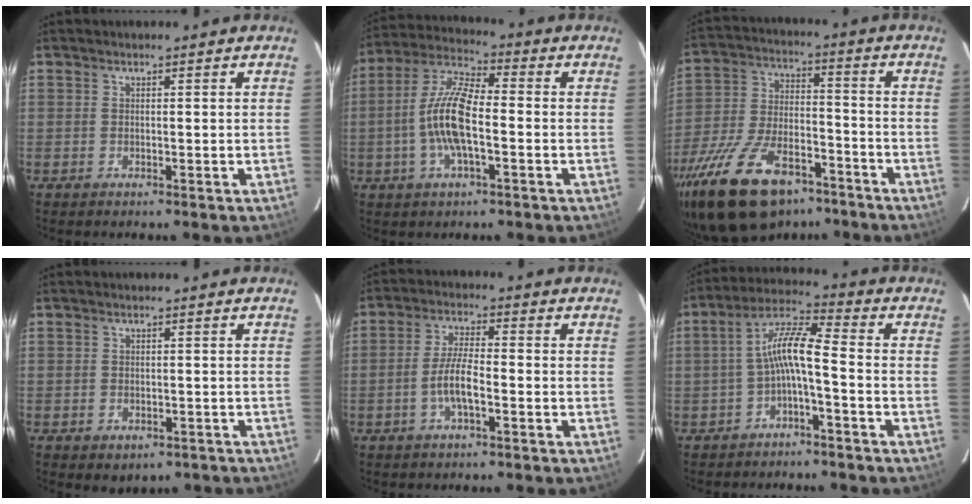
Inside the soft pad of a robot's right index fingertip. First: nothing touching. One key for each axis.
{"total": 11.9, "fx": -2.4, "fy": 3.7, "fz": 11.0, "tx": -0.231, "ty": 0.007, "tz": -0.050}
{"total": 22.1, "fx": -14.9, "fy": 10.5, "fz": 12.5, "tx": -0.255, "ty": -0.014, "tz": -0.243}
{"total": 4.6, "fx": -2.8, "fy": 3.1, "fz": 1.9, "tx": -0.038, "ty": -0.002, "tz": -0.021}
{"total": 5.9, "fx": -2.2, "fy": 1.2, "fz": 5.3, "tx": -0.109, "ty": 0.004, "tz": -0.044}
{"total": 7.3, "fx": -2.4, "fy": 0.9, "fz": 6.9, "tx": -0.159, "ty": 0.021, "tz": -0.044}